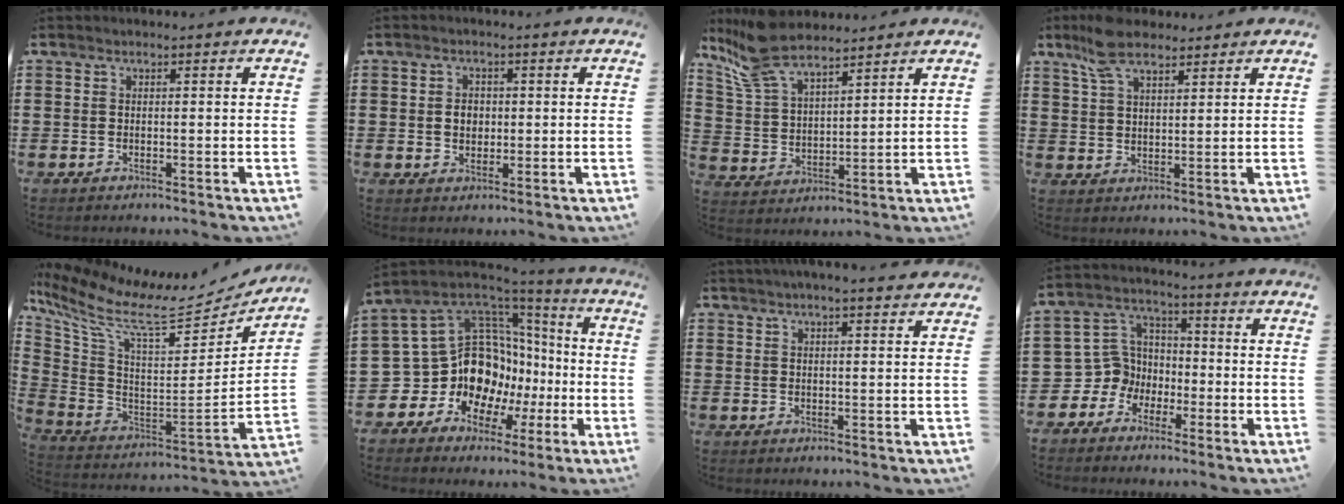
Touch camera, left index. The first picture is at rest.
{"total": 2.7, "force": [0.2, 2.1, 1.6], "torque": [-0.030, 0.005, 0.000]}
{"total": 9.6, "force": [8.1, 2.7, 4.5], "torque": [-0.121, -0.017, 0.150]}
{"total": 6.9, "force": [5.3, 2.6, 3.5], "torque": [-0.083, 0.000, 0.100]}
{"total": 11.4, "force": [8.2, 3.0, 7.3], "torque": [-0.175, -0.065, 0.132]}
{"total": 15.0, "force": [-0.6, 12.9, 7.6], "torque": [-0.188, -0.035, 0.007]}
{"total": 2.8, "force": [2.6, -0.3, 1.1], "torque": [-0.027, -0.002, 0.046]}
{"total": 6.4, "force": [-2.0, 6.0, 1.0], "torque": [-0.061, 0.000, -0.045]}